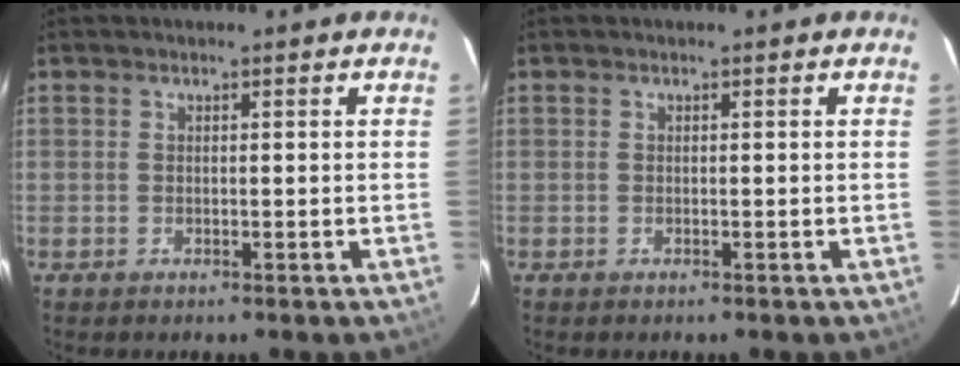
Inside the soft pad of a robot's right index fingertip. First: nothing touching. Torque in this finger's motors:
{"motor_torque": [0.07, -0.09, 0.04, 0.01]}